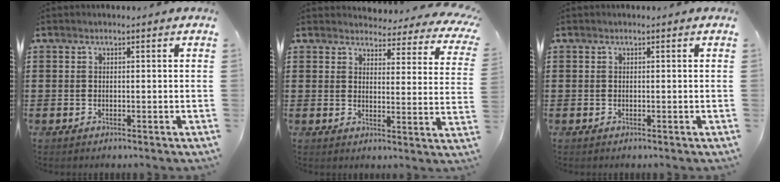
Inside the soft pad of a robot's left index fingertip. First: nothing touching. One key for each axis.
{"total": 3.9, "fx": 3.8, "fy": 0.4, "fz": 0.9, "tx": -0.030, "ty": -0.031, "tz": 0.062}
{"total": 0.0}